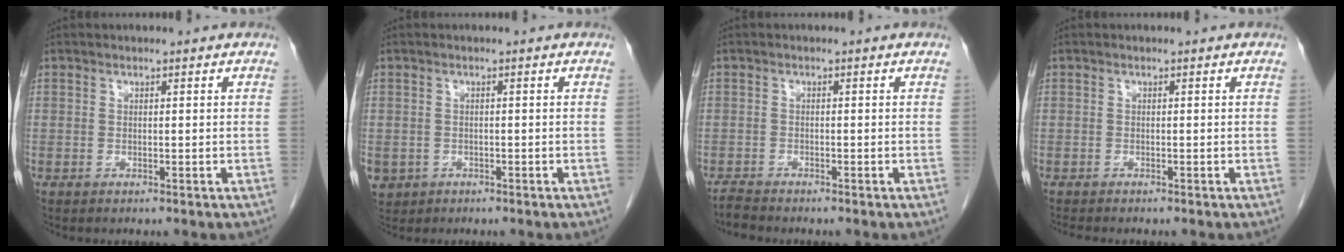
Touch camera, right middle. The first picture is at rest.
{"total": 4.0, "force": [-2.0, 3.4, 0.8], "torque": [-0.020, 0.001, -0.029]}
{"total": 1.6, "force": [-1.6, -0.1, 0.1], "torque": [-0.007, -0.009, -0.033]}
{"total": 2.1, "force": [-1.9, 0.2, 0.9], "torque": [-0.020, -0.006, -0.028]}